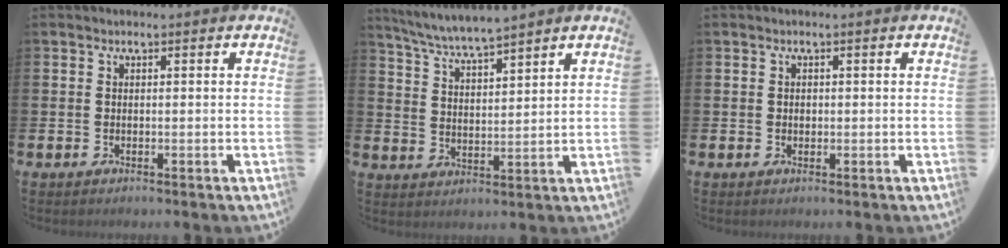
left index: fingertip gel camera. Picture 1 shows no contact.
{"total": 5.4, "force": [5.3, -0.4, 1.0], "torque": [-0.043, -0.030, 0.093]}
{"total": 0.6, "force": [0.0, 0.5, 0.3], "torque": [0.004, 0.002, -0.003]}